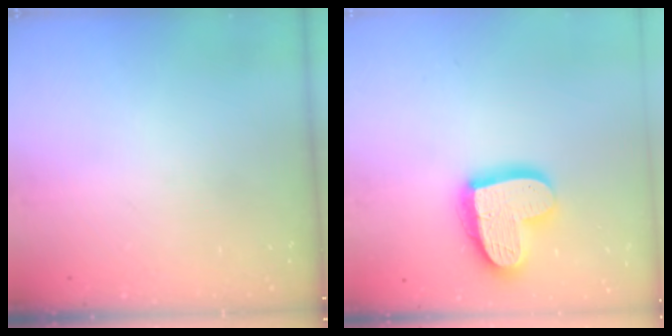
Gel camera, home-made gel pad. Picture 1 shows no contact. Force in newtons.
{"total": 18.0, "press": 17.9, "slide": 1.3}